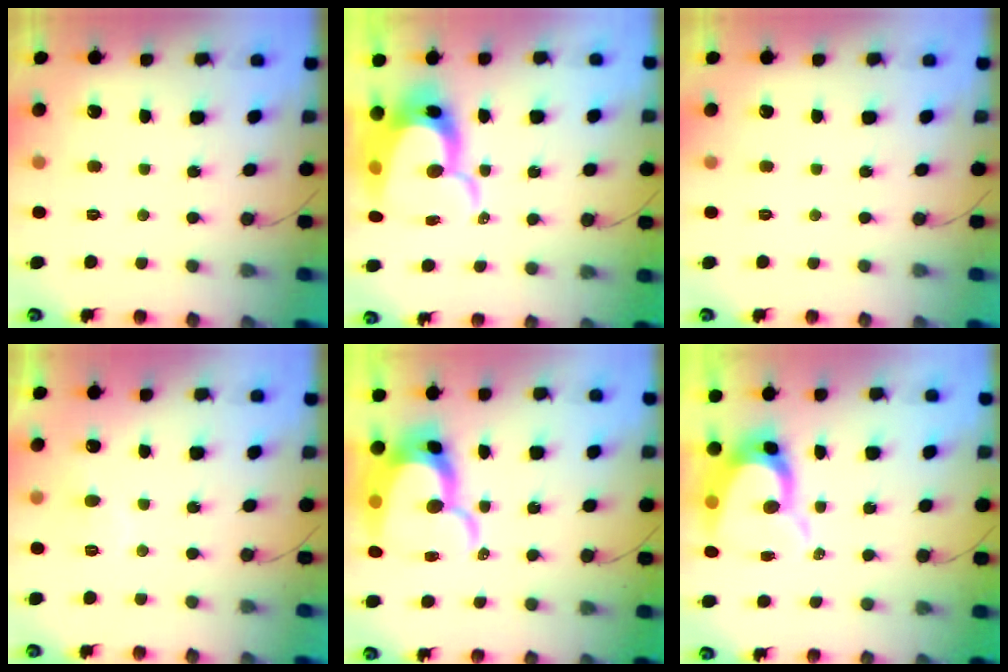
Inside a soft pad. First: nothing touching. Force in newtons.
{"total": 15.0, "press": 14.9, "slide": 1.4}
{"total": 0.0}
{"total": 6.1, "press": 6.1, "slide": 0.6}
{"total": 17.9, "press": 17.8, "slide": 1.8}
{"total": 11.1, "press": 11.0, "slide": 1.0}